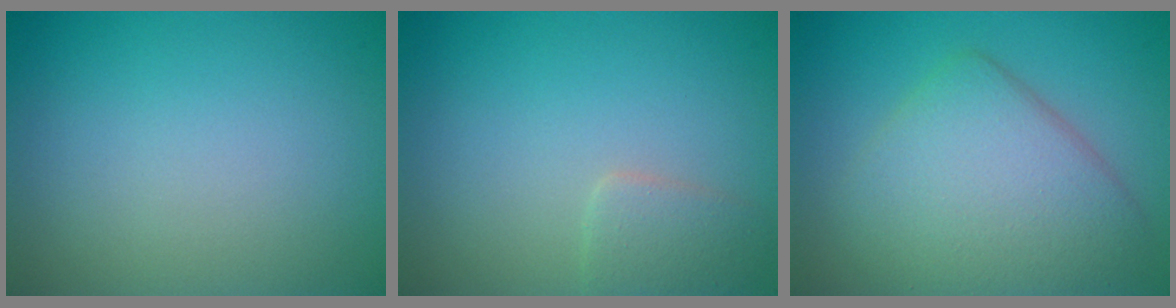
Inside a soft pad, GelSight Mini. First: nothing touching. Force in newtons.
{"total": 1.7, "press": 1.7, "slide": 0.1}
{"total": 6.6, "press": 6.6, "slide": 0.3}